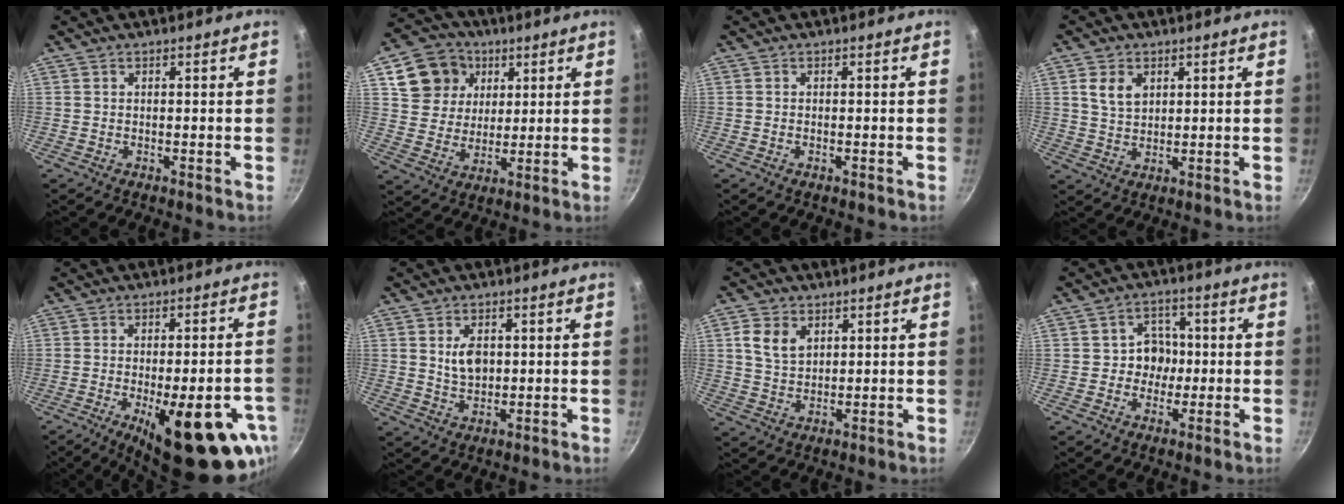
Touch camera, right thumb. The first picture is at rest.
{"total": 12.2, "force": [5.0, 10.2, 4.4], "torque": [-0.057, -0.005, 0.085]}
{"total": 0.5, "force": [-0.2, 0.2, 0.4], "torque": [-0.007, 0.002, -0.004]}
{"total": 5.3, "force": [1.9, 3.7, 3.2], "torque": [-0.049, -0.006, 0.037]}
{"total": 21.1, "force": [-8.2, 7.3, 18.0], "torque": [-0.209, 0.008, -0.098]}
{"total": 5.3, "force": [1.0, 3.5, 3.8], "torque": [-0.054, -0.009, 0.021]}
{"total": 6.2, "force": [2.2, 4.4, 3.7], "torque": [-0.056, -0.007, 0.042]}
{"total": 6.1, "force": [-0.4, 5.5, 2.5], "torque": [0.009, 0.009, -0.012]}